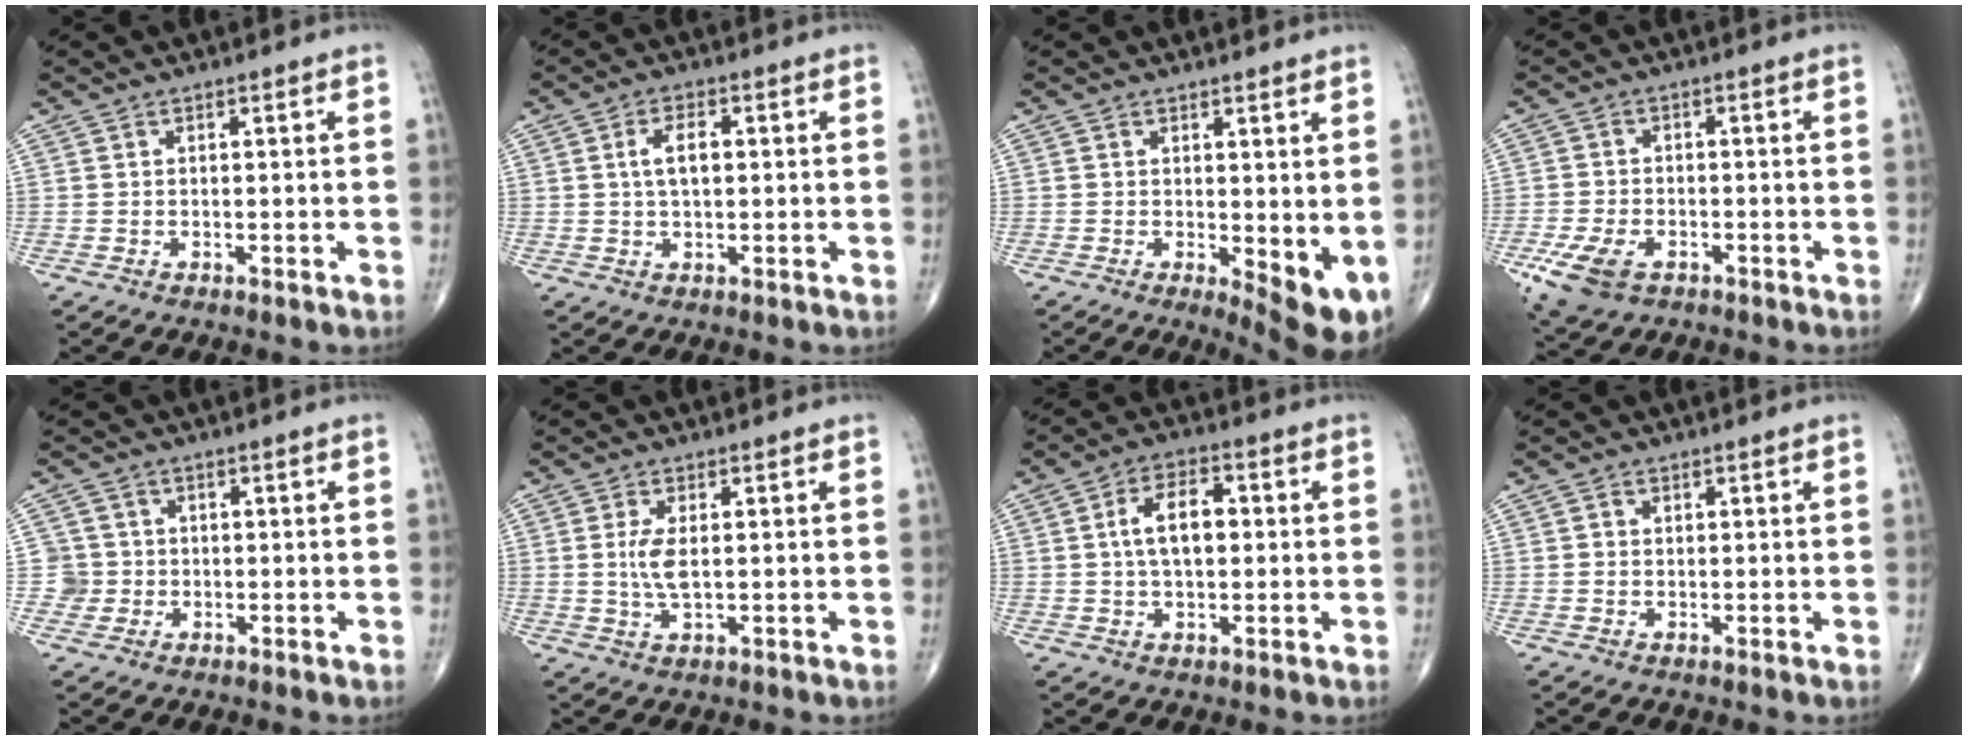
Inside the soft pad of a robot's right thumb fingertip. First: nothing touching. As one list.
[{"total": 4.7, "force": [0.7, 2.4, 4.0], "torque": [-0.076, 0.005, 0.010]}, {"total": 7.2, "force": [-0.3, 2.6, 6.7], "torque": [-0.083, -0.018, 0.003]}, {"total": 7.8, "force": [-3.8, 4.7, 5.0], "torque": [-0.103, 0.005, -0.065]}, {"total": 3.2, "force": [-0.4, 3.2, -0.4], "torque": [0.032, 0.010, -0.014]}, {"total": 4.4, "force": [0.4, 1.8, 4.0], "torque": [-0.088, -0.006, 0.010]}, {"total": 8.2, "force": [0.7, 4.6, 6.8], "torque": [-0.113, 0.017, 0.007]}, {"total": 0.9, "force": [0.1, 0.8, 0.3], "torque": [0.002, 0.001, 0.000]}]